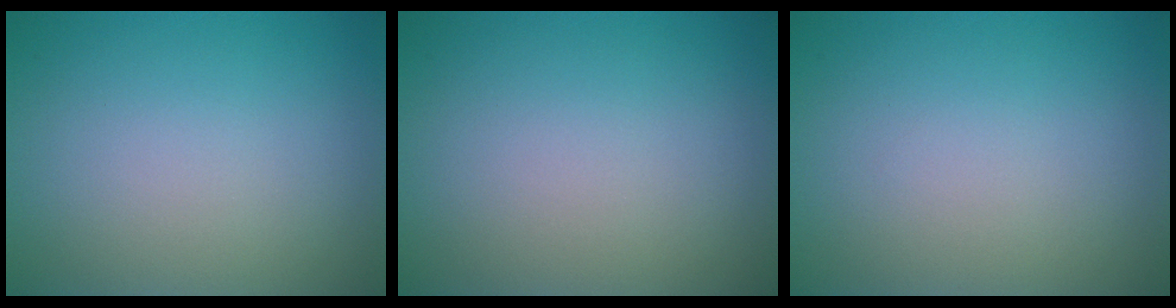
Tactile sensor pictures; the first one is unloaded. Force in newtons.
{"total": 0.0}
{"total": 0.0}